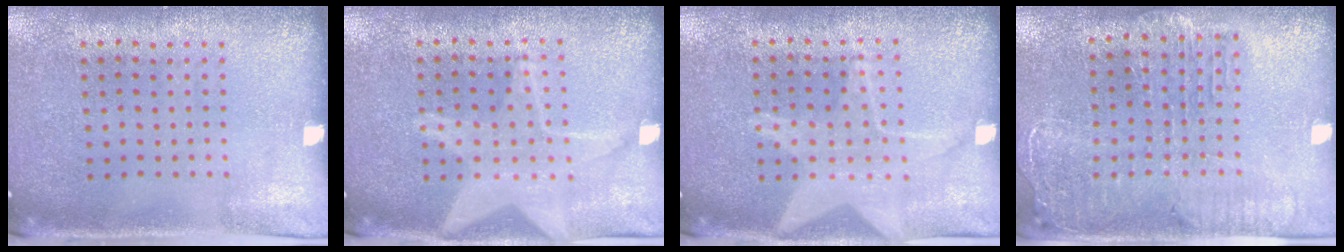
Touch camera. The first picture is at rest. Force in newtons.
{"total": 3.0, "press": 3.0, "slide": 0.4}
{"total": 1.5, "press": 1.5, "slide": 0.2}
{"total": 2.1, "press": 1.9, "slide": 0.9}